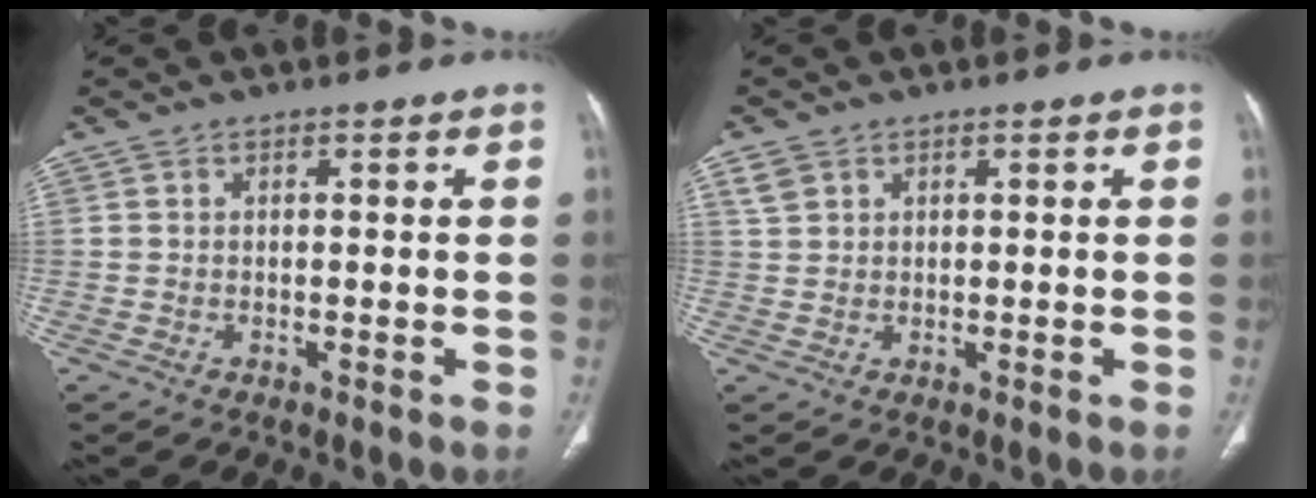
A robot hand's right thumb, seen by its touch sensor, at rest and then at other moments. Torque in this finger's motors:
{"motor_torque": [-0.25, 0.22, -0.94, 0.88, -0.45]}